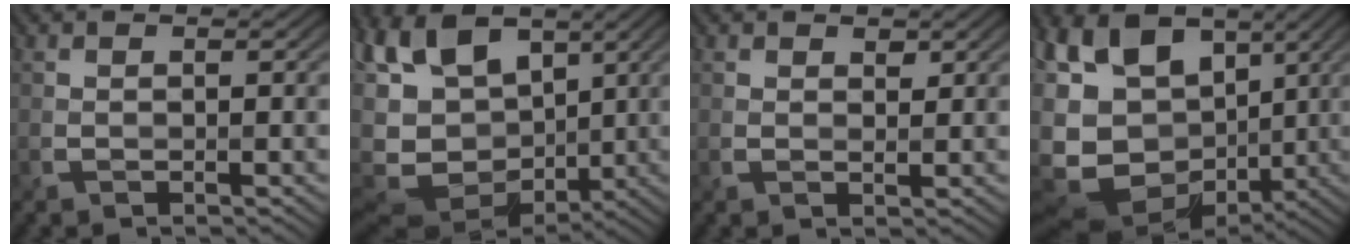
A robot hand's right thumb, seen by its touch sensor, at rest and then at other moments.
{"total": 14.8, "force": [0.4, 9.5, 11.4], "torque": [-0.252, -0.012, 0.026]}
{"total": 1.4, "force": [1.0, 0.7, 0.6], "torque": [-0.015, -0.003, 0.019]}
{"total": 17.1, "force": [-1.3, 12.0, 12.1], "torque": [-0.276, -0.013, 0.004]}